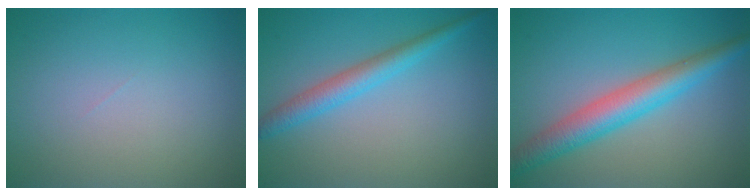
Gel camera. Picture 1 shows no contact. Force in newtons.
{"total": 3.0, "press": 3.0, "slide": 0.1}
{"total": 5.3, "press": 5.3, "slide": 0.0}